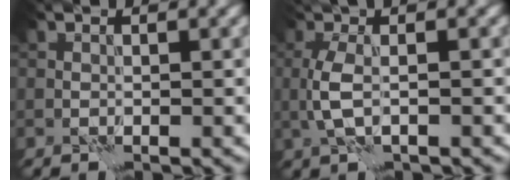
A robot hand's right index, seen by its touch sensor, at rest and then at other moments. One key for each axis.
{"total": 3.0, "fx": 0.2, "fy": 0.7, "fz": 2.9, "tx": -0.069, "ty": 0.003, "tz": 0.005}